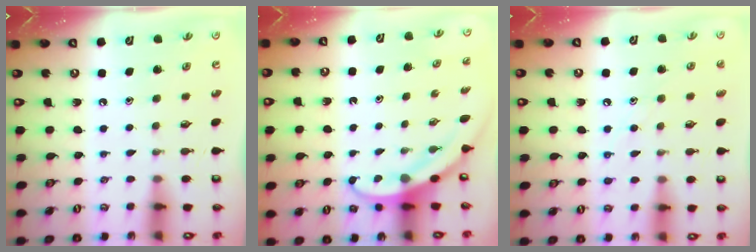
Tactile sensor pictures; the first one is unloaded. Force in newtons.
{"total": 3.6, "press": 3.5, "slide": 0.4}
{"total": 7.5, "press": 7.4, "slide": 0.6}